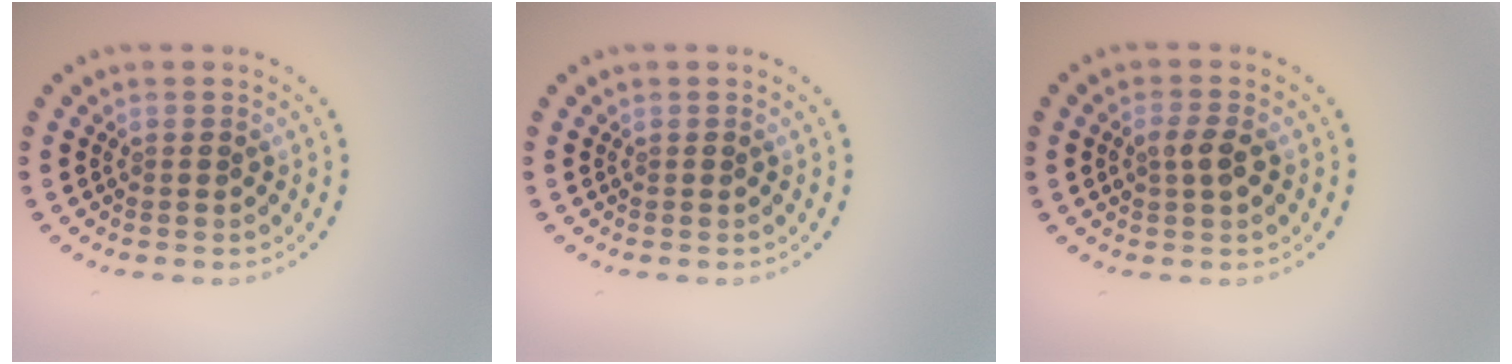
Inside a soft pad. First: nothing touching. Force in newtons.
{"total": 0.0}
{"total": 1.8, "press": 1.7, "slide": 0.2}